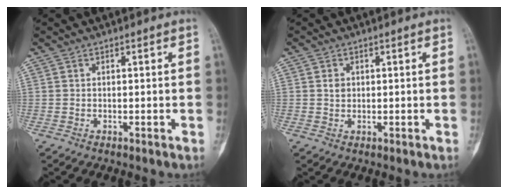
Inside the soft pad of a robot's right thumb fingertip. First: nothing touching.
{"total": 1.7, "force": [0.3, 1.4, 0.9], "torque": [-0.008, 0.001, 0.007]}